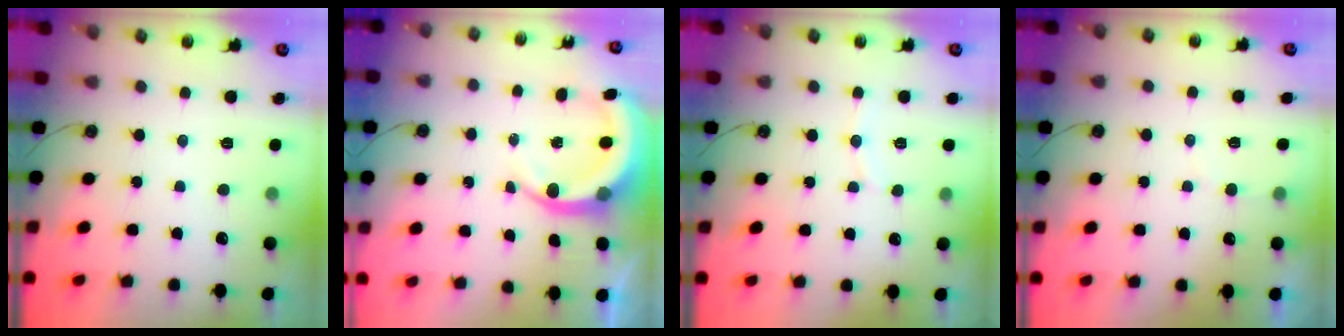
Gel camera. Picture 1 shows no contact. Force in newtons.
{"total": 8.4, "press": 8.2, "slide": 1.9}
{"total": 4.5, "press": 4.1, "slide": 1.7}
{"total": 2.6, "press": 2.6, "slide": 0.3}